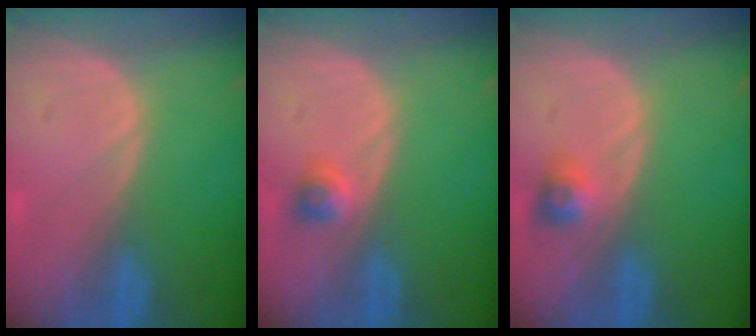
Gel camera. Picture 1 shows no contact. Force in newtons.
{"total": 2.4, "press": 2.0, "slide": 1.2}
{"total": 2.9, "press": 2.6, "slide": 1.2}